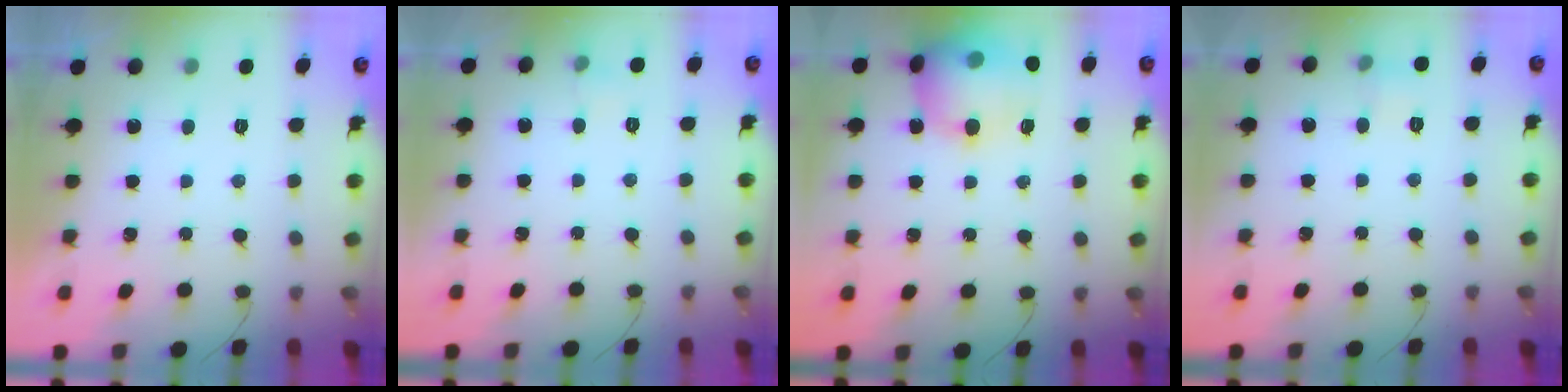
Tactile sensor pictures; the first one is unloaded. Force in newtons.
{"total": 3.4, "press": 3.1, "slide": 1.3}
{"total": 15.8, "press": 15.3, "slide": 3.7}
{"total": 4.4, "press": 4.2, "slide": 1.3}